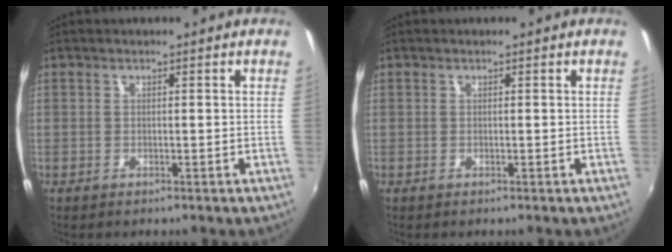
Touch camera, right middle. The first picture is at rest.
{"total": 0.0}